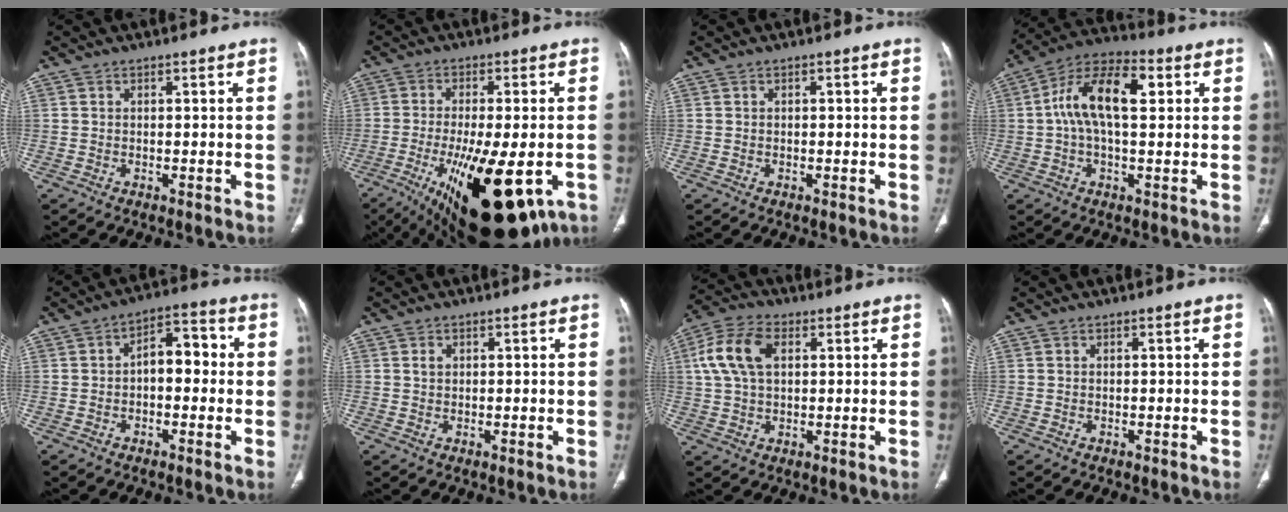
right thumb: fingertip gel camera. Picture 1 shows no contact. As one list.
[{"total": 22.8, "force": [-8.8, 8.5, 19.2], "torque": [-0.284, -0.021, -0.115]}, {"total": 0.0}, {"total": 13.3, "force": [2.4, 6.6, 11.3], "torque": [-0.205, 0.033, 0.036]}, {"total": 7.5, "force": [-0.1, 4.4, 6.0], "torque": [-0.064, 0.030, -0.013]}, {"total": 1.2, "force": [0.4, 0.9, 0.7], "torque": [-0.011, 0.003, 0.008]}, {"total": 10.4, "force": [2.6, 6.4, 7.8], "torque": [-0.162, 0.019, 0.047]}, {"total": 0.0}]